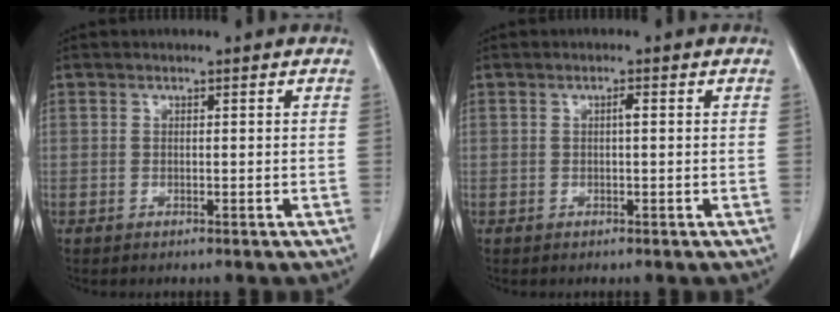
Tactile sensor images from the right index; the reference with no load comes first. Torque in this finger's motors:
{"motor_torque": [0.24, -0.17, 0.08, 0.02]}